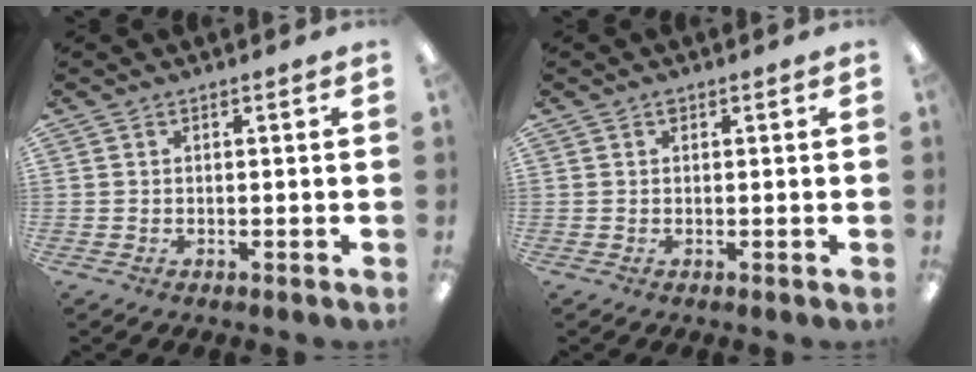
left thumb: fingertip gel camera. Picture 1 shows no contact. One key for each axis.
{"total": 0.7, "fx": 0.4, "fy": 0.5, "fz": 0.4, "tx": -0.010, "ty": 0.003, "tz": 0.007}